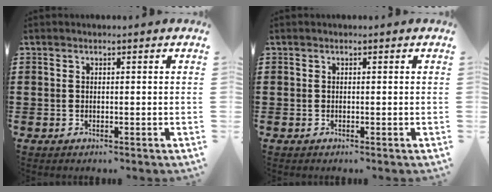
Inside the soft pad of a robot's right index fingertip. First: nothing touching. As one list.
[{"total": 0.0}]